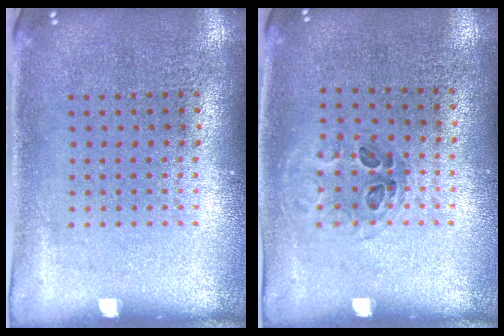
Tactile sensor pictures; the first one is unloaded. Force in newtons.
{"total": 1.0, "press": 0.7, "slide": 0.7}